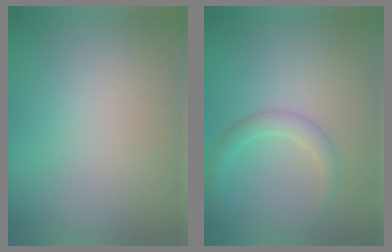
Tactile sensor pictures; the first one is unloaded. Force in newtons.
{"total": 1.8, "press": 1.8, "slide": 0.0}